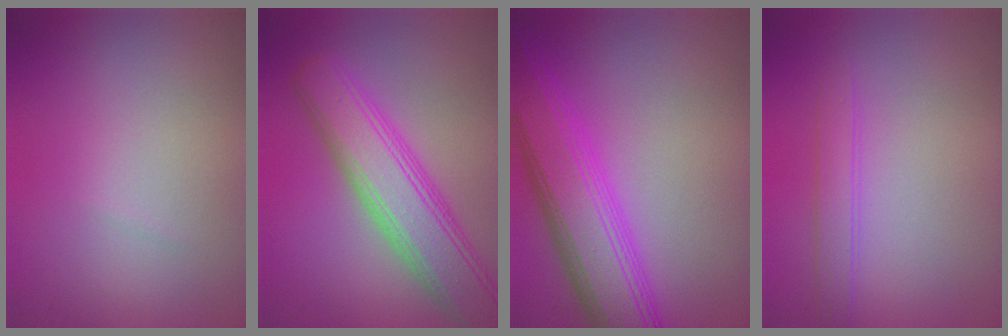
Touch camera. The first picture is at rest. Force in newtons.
{"total": 6.8, "press": 6.8, "slide": 0.1}
{"total": 7.3, "press": 7.3, "slide": 0.3}
{"total": 1.6, "press": 1.6, "slide": 0.0}